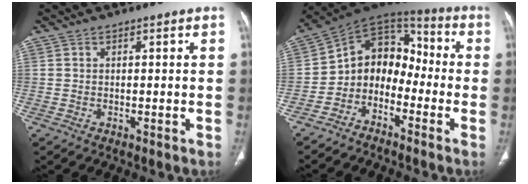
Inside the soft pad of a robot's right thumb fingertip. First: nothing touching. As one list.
[{"total": 11.6, "force": [-4.1, 9.1, 5.9], "torque": [-0.058, 0.092, -0.088]}]